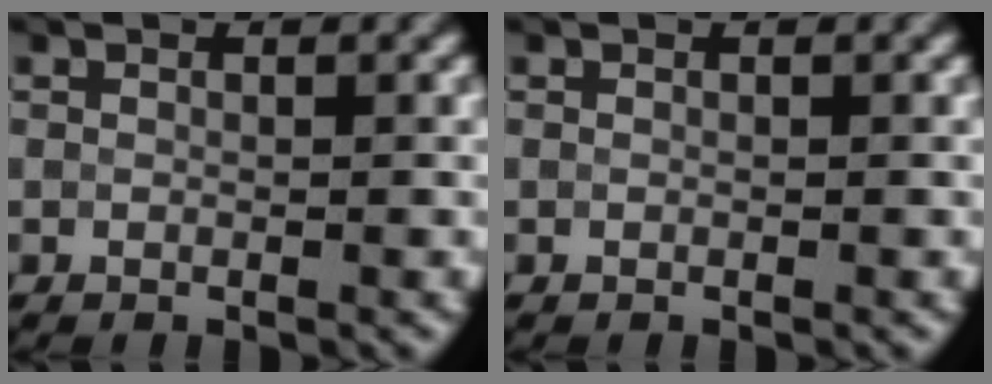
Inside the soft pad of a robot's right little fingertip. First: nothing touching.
{"total": 0.0}